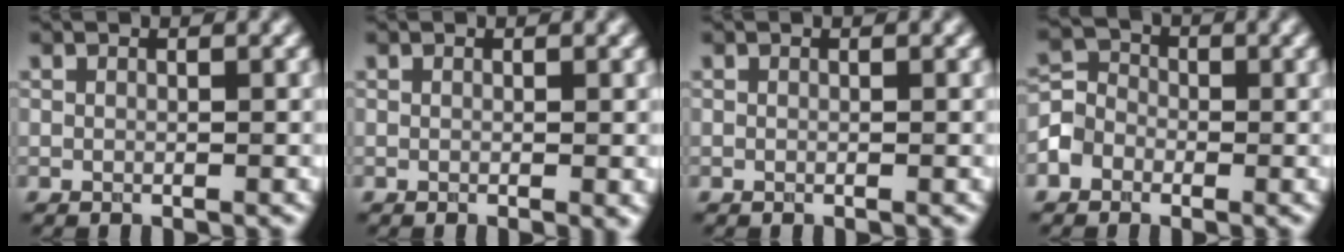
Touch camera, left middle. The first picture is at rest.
{"total": 0.7, "force": [-0.1, 0.1, 0.7], "torque": [-0.009, -0.004, -0.001]}
{"total": 0.0}
{"total": 3.3, "force": [-1.5, 2.8, 0.9], "torque": [-0.005, 0.006, -0.033]}